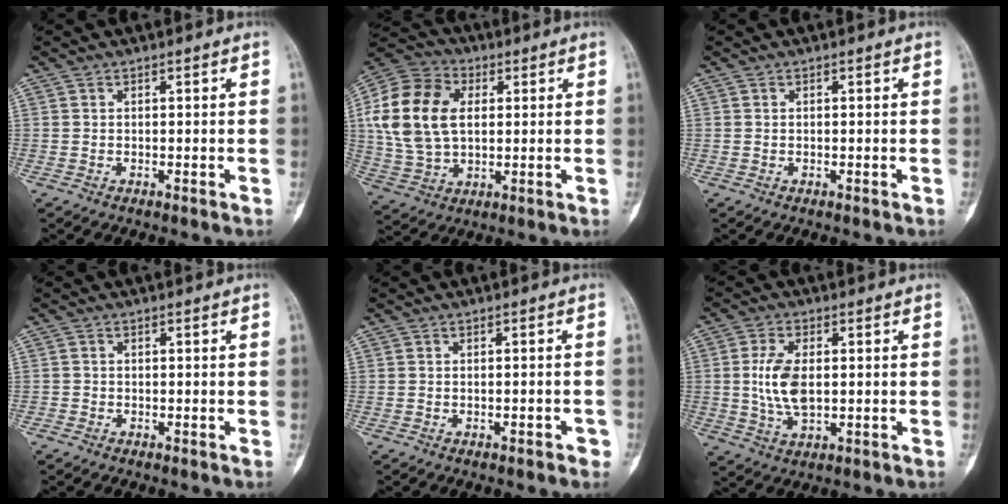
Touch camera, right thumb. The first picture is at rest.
{"total": 17.5, "force": [2.8, 11.6, 12.8], "torque": [-0.248, 0.011, 0.050]}
{"total": 0.0}
{"total": 0.7, "force": [-0.3, 0.6, 0.0], "torque": [0.002, 0.005, -0.008]}
{"total": 2.3, "force": [-1.4, 1.0, 1.6], "torque": [-0.023, 0.012, -0.013]}
{"total": 8.2, "force": [0.4, 4.4, 6.9], "torque": [-0.142, -0.004, 0.011]}